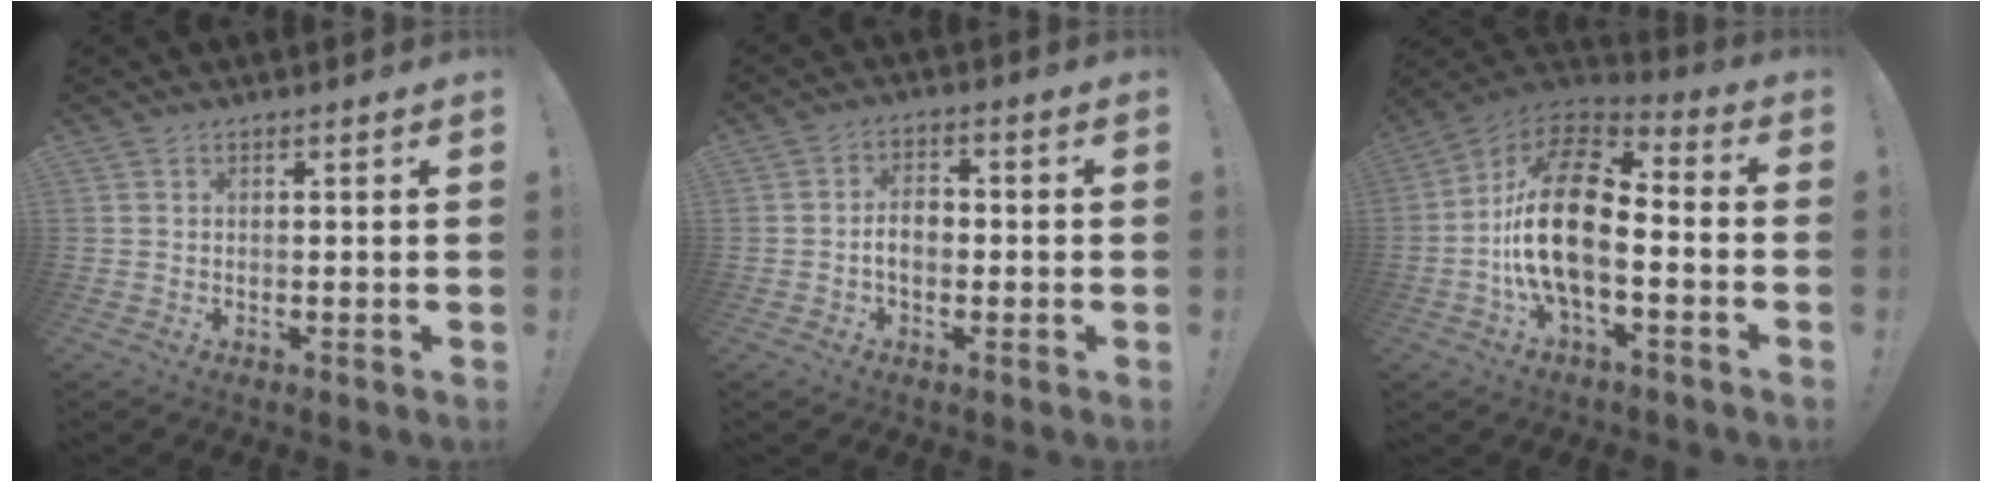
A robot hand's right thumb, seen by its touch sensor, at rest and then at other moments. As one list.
[{"total": 5.5, "force": [-1.0, 3.6, 4.1], "torque": [-0.062, 0.005, -0.021]}, {"total": 21.1, "force": [-3.5, 10.5, 18.0], "torque": [-0.356, 0.030, -0.056]}]